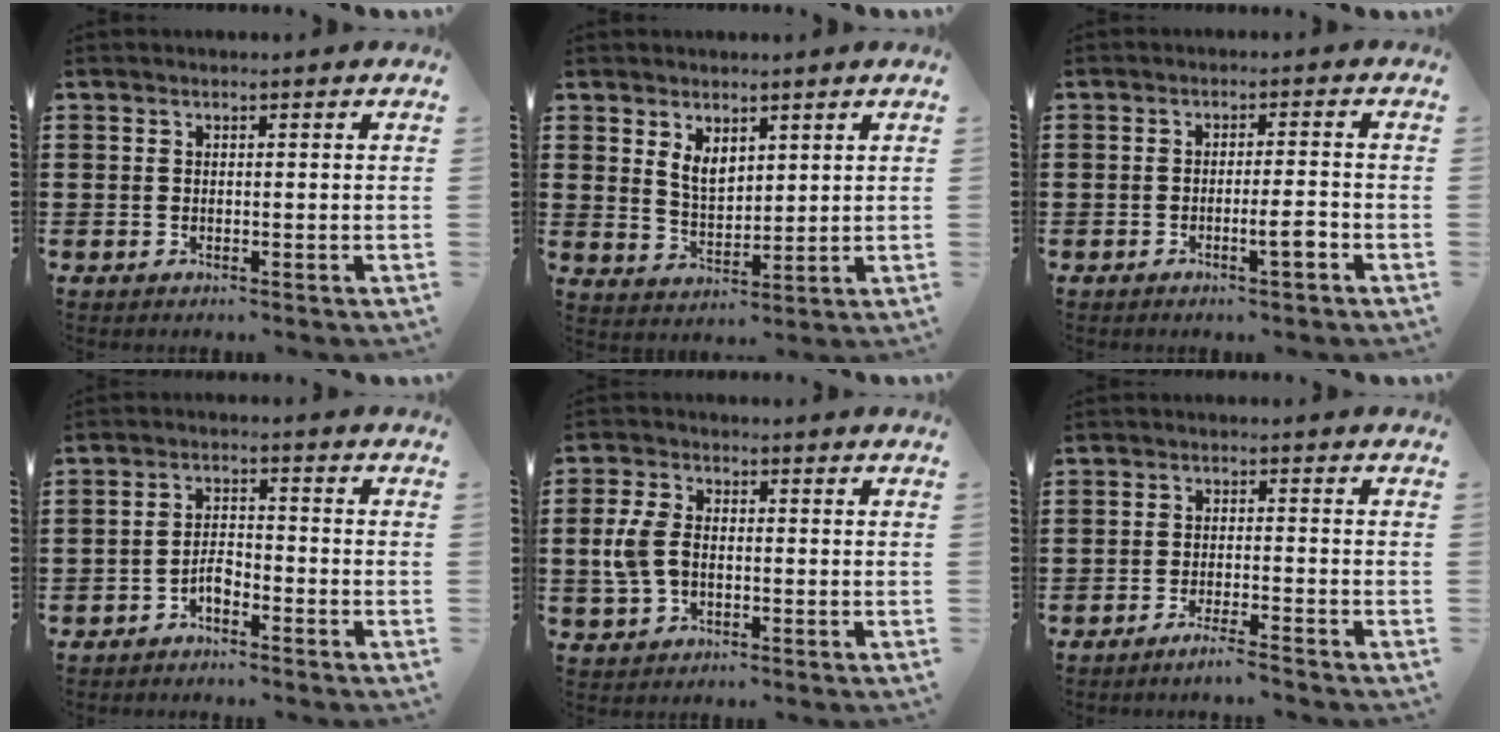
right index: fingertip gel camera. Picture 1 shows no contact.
{"total": 4.2, "force": [2.4, 2.6, 2.4], "torque": [-0.048, 0.002, 0.043]}
{"total": 3.8, "force": [-1.6, 0.5, 3.4], "torque": [-0.056, 0.001, -0.029]}
{"total": 3.1, "force": [-2.1, 1.3, 2.0], "torque": [-0.046, 0.006, -0.044]}
{"total": 5.5, "force": [-0.5, 3.6, 4.2], "torque": [-0.117, -0.003, -0.018]}
{"total": 2.7, "force": [-2.5, -0.3, 1.1], "torque": [-0.019, 0.000, -0.048]}